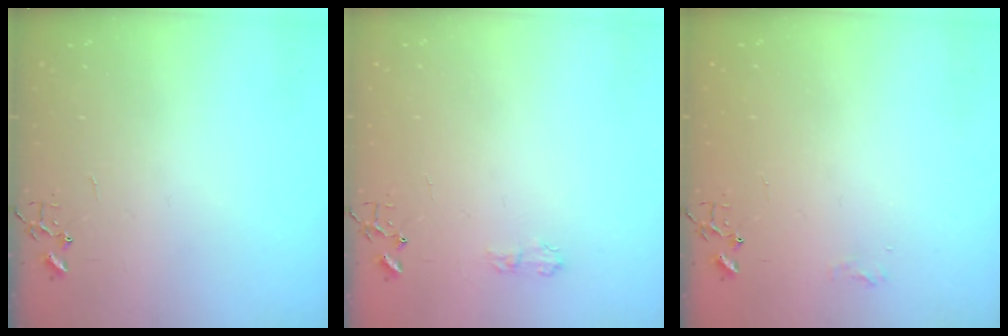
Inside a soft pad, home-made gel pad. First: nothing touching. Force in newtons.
{"total": 4.1, "press": 4.1, "slide": 0.6}
{"total": 5.6, "press": 5.5, "slide": 0.5}